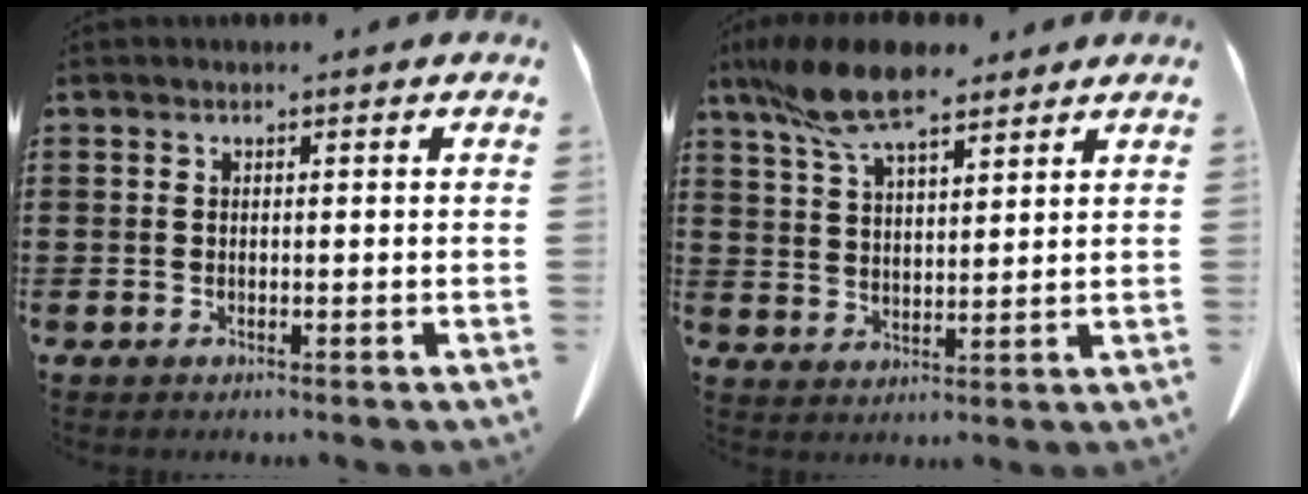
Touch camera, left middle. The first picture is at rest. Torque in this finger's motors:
{"motor_torque": [1.40, 0.50, 0.38, 0.21]}